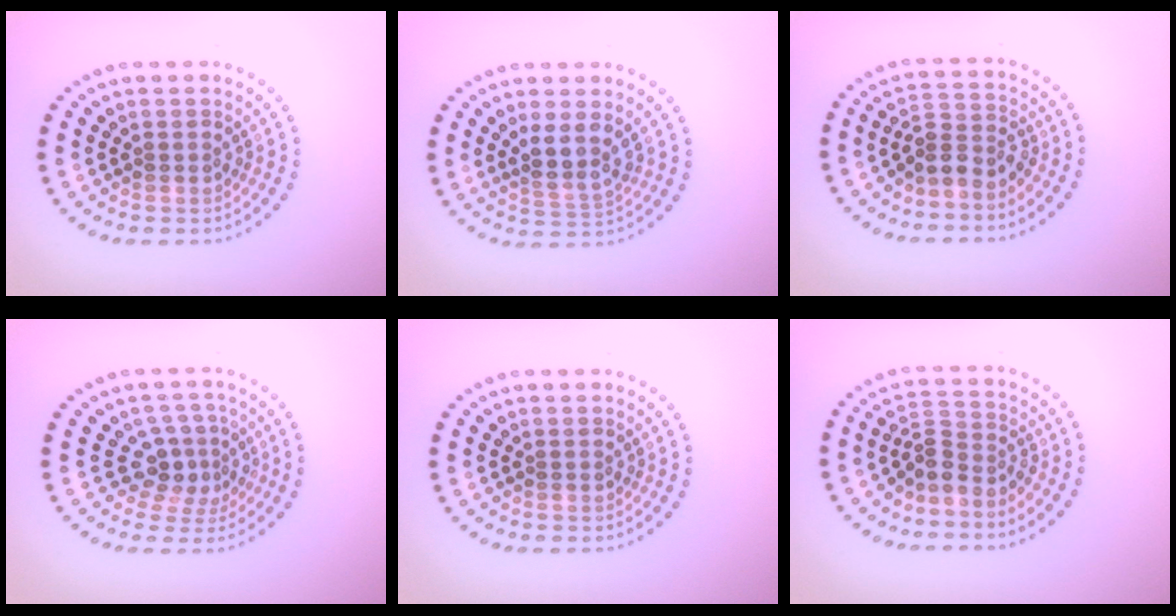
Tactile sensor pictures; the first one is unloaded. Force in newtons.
{"total": 2.8, "press": 2.3, "slide": 1.6}
{"total": 2.7, "press": 2.2, "slide": 1.7}
{"total": 3.0, "press": 2.4, "slide": 1.9}
{"total": 0.0}
{"total": 3.0, "press": 2.1, "slide": 2.1}